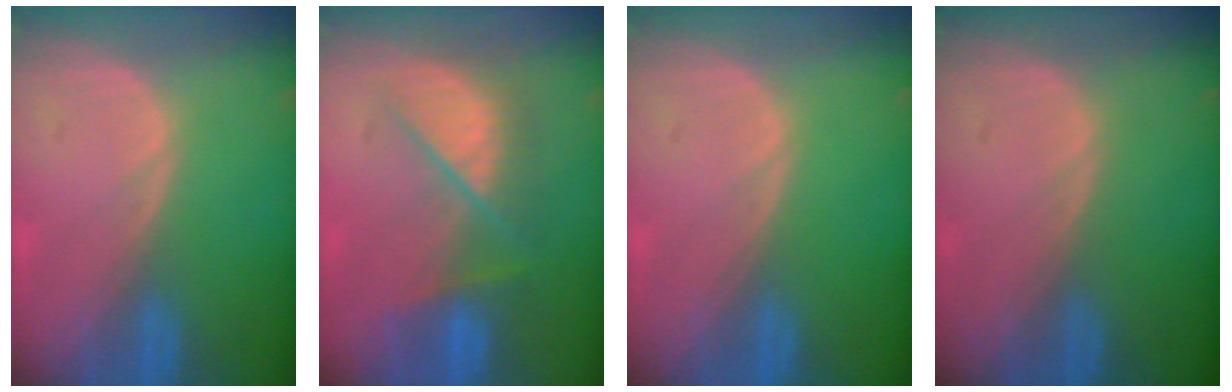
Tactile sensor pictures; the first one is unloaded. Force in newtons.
{"total": 7.4, "press": 7.4, "slide": 0.5}
{"total": 0.0}
{"total": 0.0}